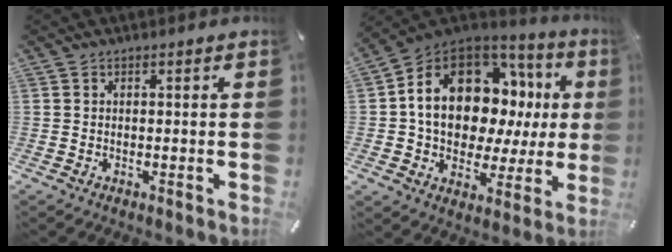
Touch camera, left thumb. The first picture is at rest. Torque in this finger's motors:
{"motor_torque": [1.65, 1.57, 0.69, -0.13, 0.71]}